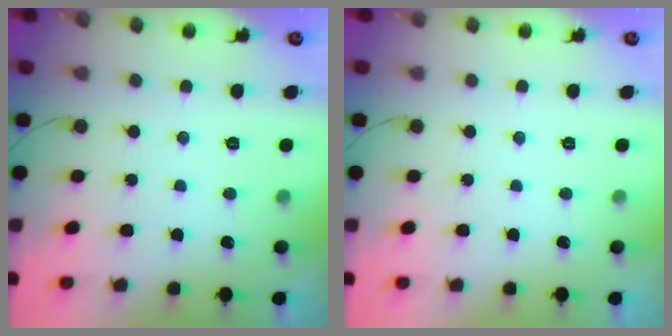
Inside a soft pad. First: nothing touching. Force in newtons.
{"total": 0.0}